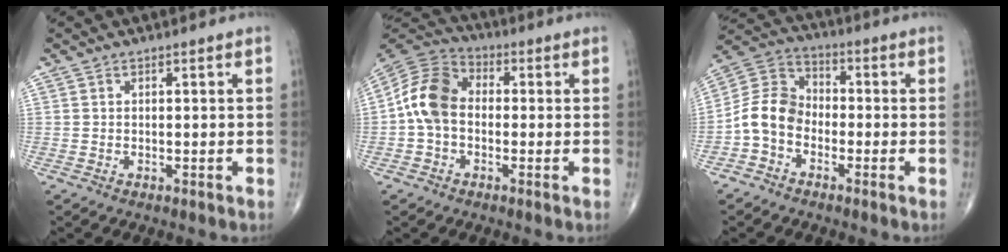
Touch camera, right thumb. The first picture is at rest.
{"total": 10.3, "force": [-0.7, 7.5, 7.1], "torque": [-0.130, 0.031, -0.030]}
{"total": 8.7, "force": [-3.0, 6.6, 4.9], "torque": [-0.082, 0.041, -0.075]}